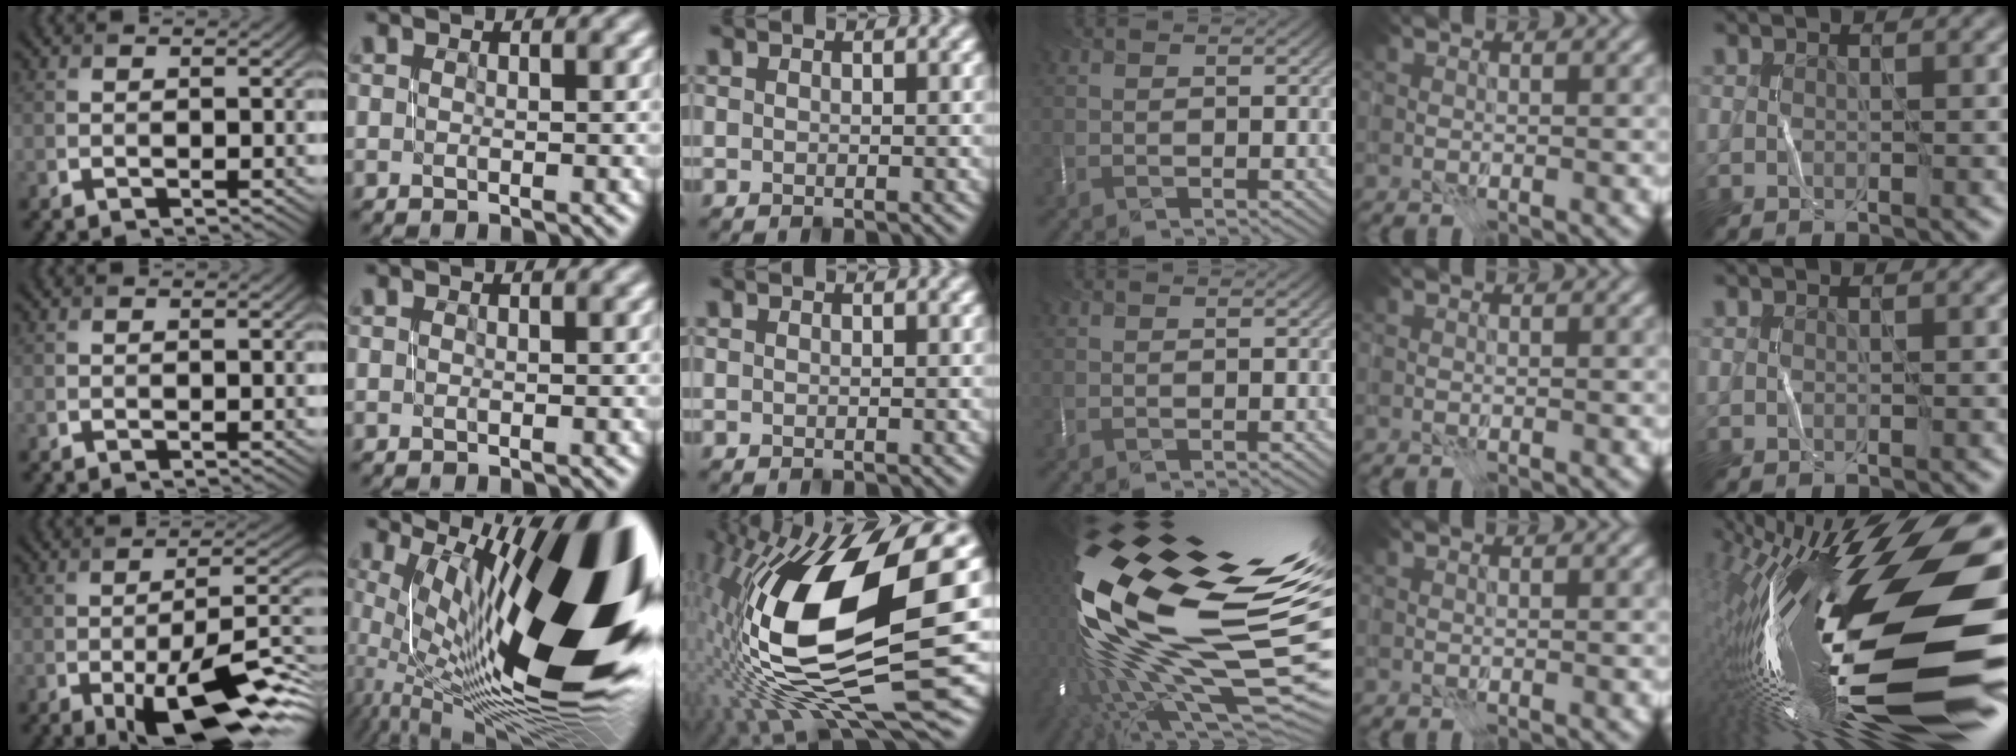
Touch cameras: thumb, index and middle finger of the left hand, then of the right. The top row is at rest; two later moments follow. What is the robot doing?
{"motion": "open", "object": "stapler"}